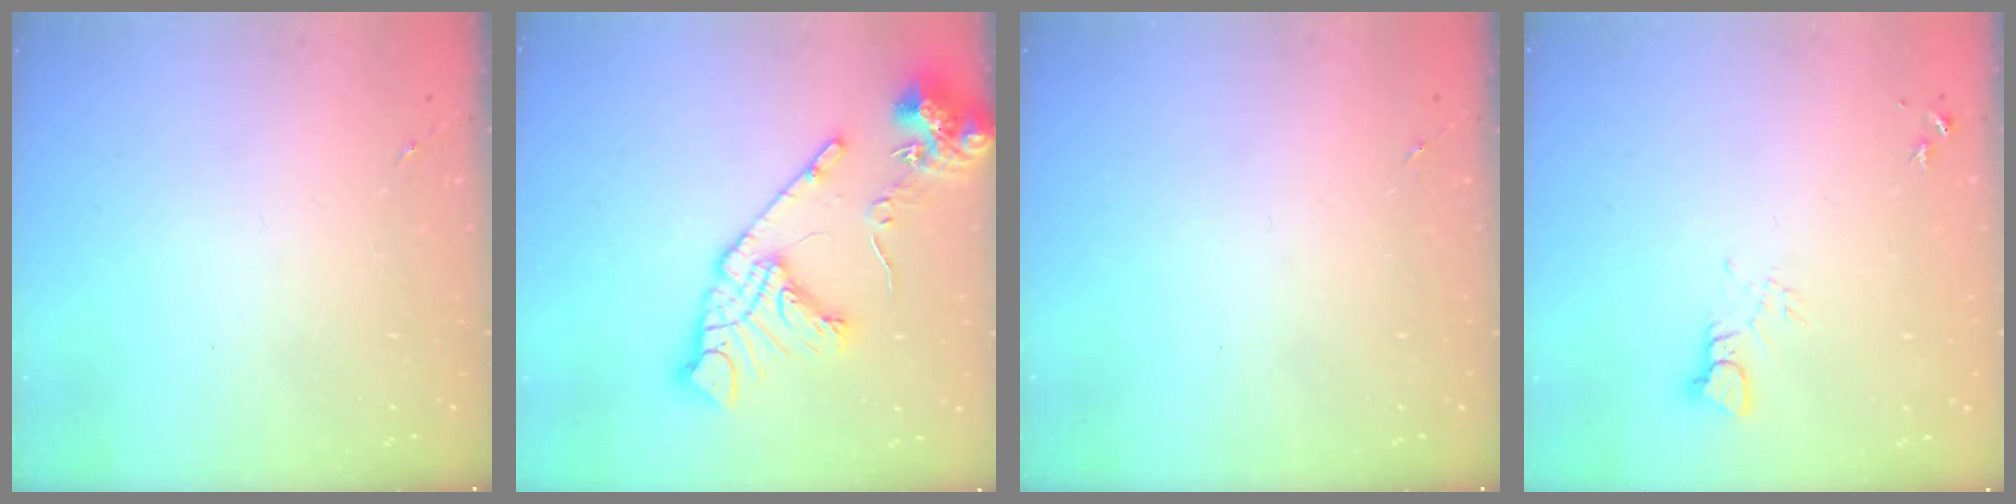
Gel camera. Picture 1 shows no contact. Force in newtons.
{"total": 18.2, "press": 18.0, "slide": 2.5}
{"total": 0.0}
{"total": 3.3, "press": 3.3, "slide": 0.3}